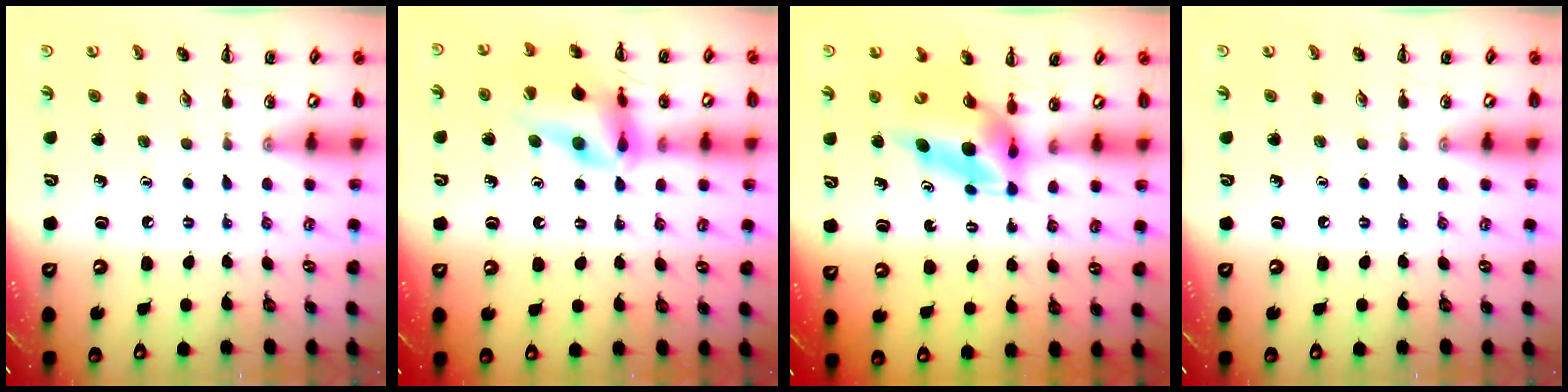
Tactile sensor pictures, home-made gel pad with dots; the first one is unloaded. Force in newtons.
{"total": 14.7, "press": 14.5, "slide": 2.7}
{"total": 5.8, "press": 5.6, "slide": 1.5}
{"total": 0.0}